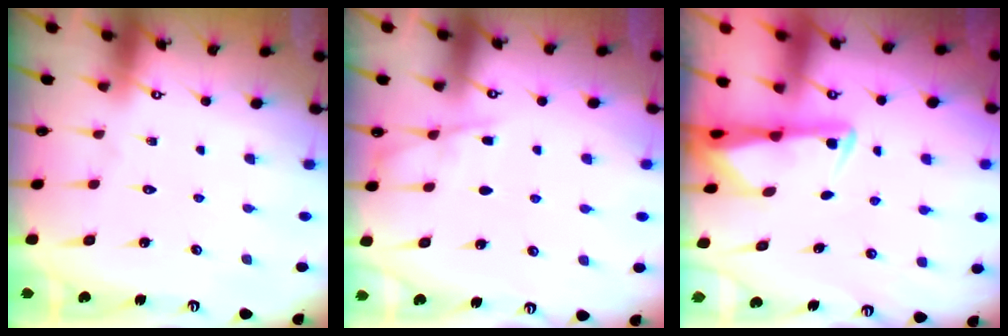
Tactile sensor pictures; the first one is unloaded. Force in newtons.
{"total": 4.9, "press": 4.9, "slide": 0.5}
{"total": 2.4, "press": 2.3, "slide": 0.4}